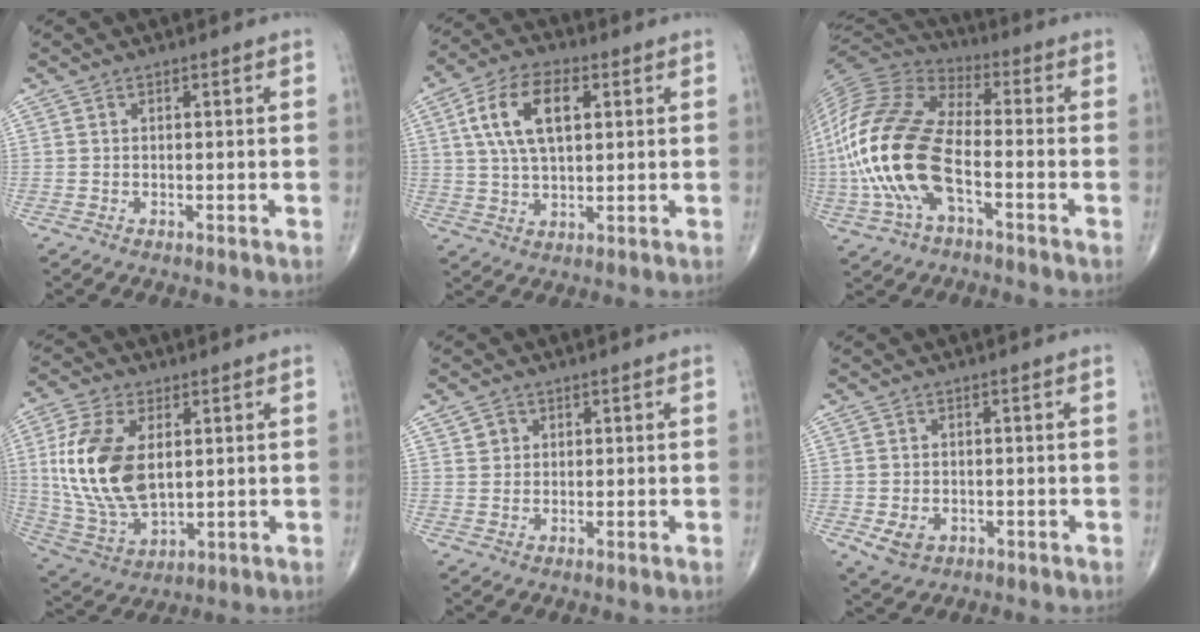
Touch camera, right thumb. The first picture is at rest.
{"total": 12.3, "force": [3.5, 6.4, 9.9], "torque": [-0.180, 0.007, 0.063]}
{"total": 21.8, "force": [-5.0, 10.6, 18.4], "torque": [-0.407, 0.021, -0.097]}
{"total": 17.4, "force": [2.8, 9.9, 14.1], "torque": [-0.286, -0.015, 0.062]}
{"total": 2.3, "force": [1.1, 2.0, 0.5], "torque": [0.006, -0.006, 0.015]}
{"total": 4.1, "force": [-1.2, 3.1, 2.4], "torque": [-0.039, -0.001, -0.010]}